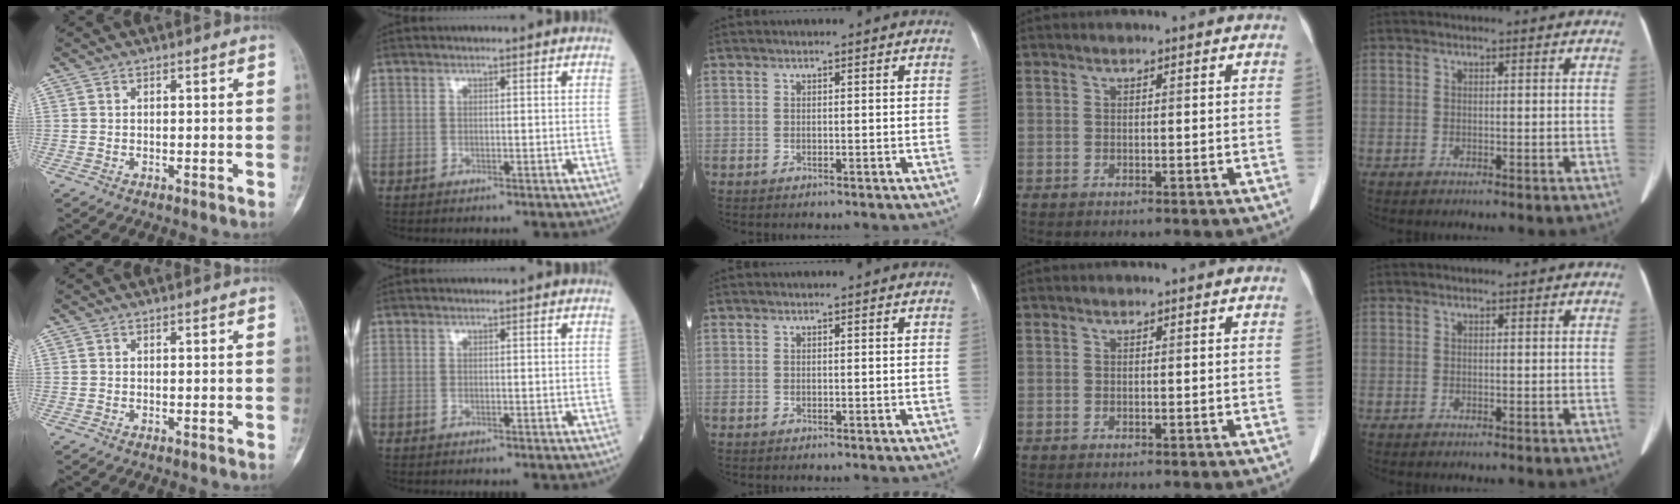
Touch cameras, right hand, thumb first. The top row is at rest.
{}